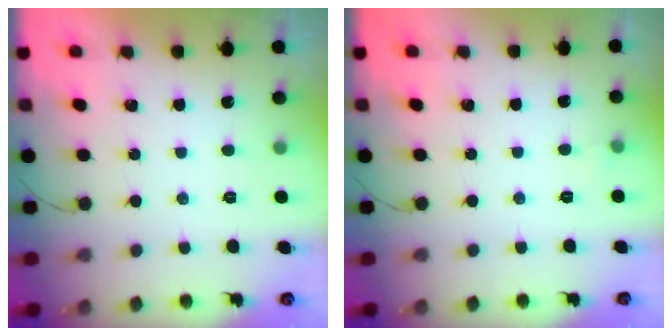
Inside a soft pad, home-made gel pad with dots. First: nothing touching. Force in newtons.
{"total": 2.3, "press": 2.1, "slide": 0.9}